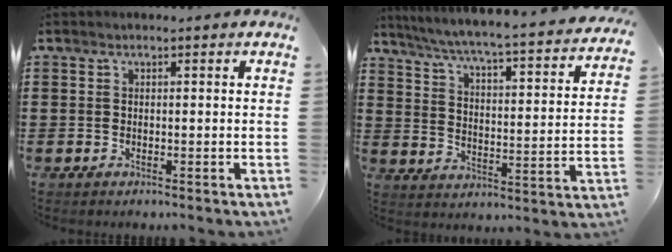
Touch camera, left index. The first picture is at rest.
{"total": 4.3, "force": [3.8, -0.6, 2.0], "torque": [-0.061, -0.043, 0.051]}